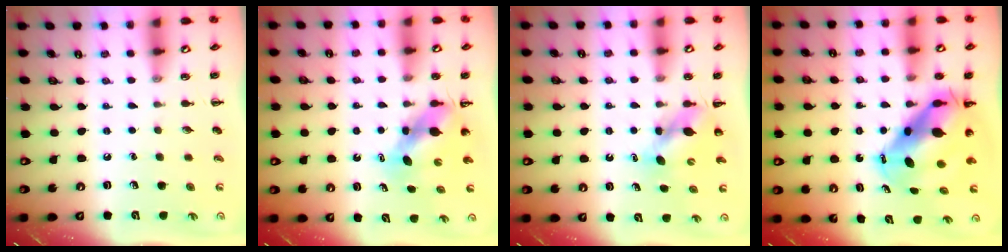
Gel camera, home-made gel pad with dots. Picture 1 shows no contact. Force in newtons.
{"total": 6.2, "press": 6.1, "slide": 1.1}
{"total": 5.2, "press": 5.1, "slide": 0.7}
{"total": 11.1, "press": 10.7, "slide": 3.1}